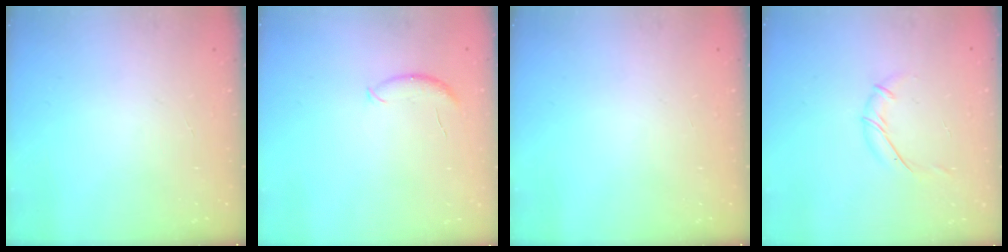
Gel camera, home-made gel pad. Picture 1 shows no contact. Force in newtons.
{"total": 8.7, "press": 8.6, "slide": 1.2}
{"total": 0.0}
{"total": 5.8, "press": 5.7, "slide": 1.0}